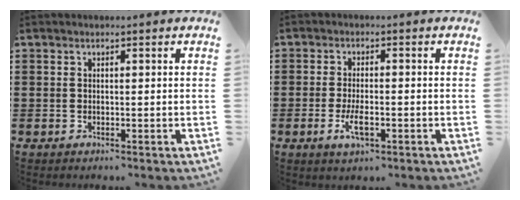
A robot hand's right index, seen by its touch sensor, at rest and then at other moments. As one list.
[{"total": 4.1, "force": [-1.4, 1.5, 3.6], "torque": [-0.075, -0.002, -0.027]}]